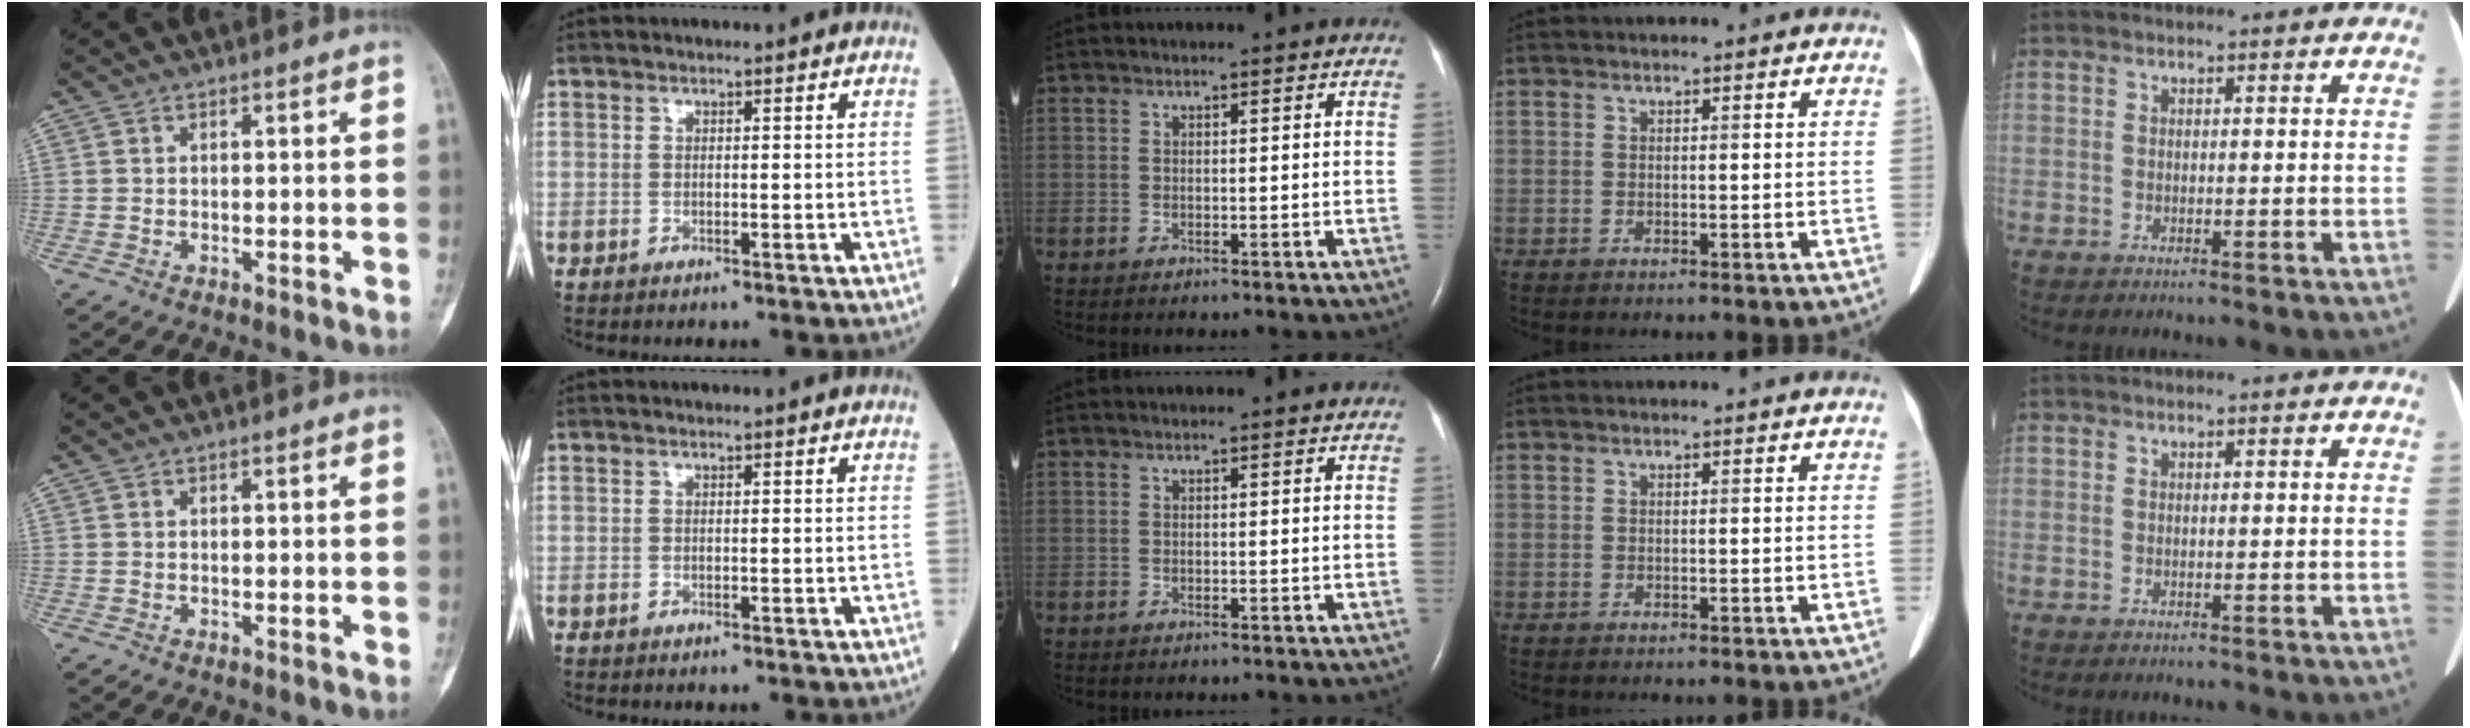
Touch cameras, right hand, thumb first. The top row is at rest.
{}